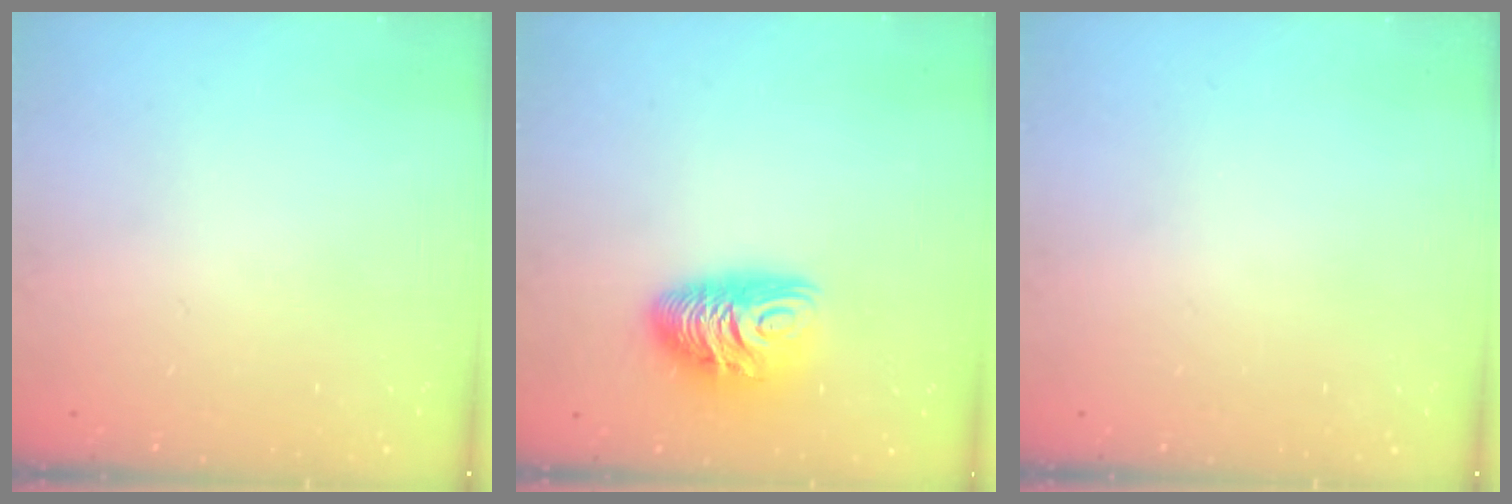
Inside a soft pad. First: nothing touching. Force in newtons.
{"total": 10.3, "press": 10.3, "slide": 0.3}
{"total": 0.0}